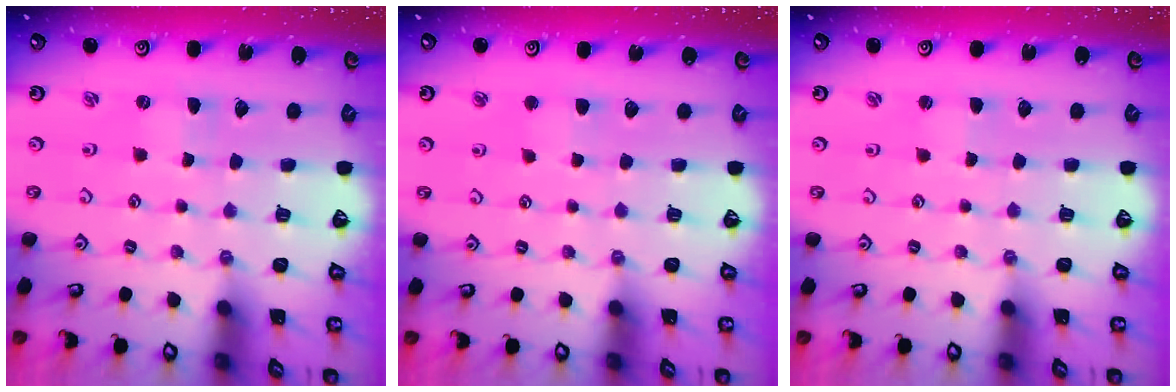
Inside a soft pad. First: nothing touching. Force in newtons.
{"total": 2.4, "press": 2.3, "slide": 0.5}
{"total": 1.6, "press": 1.6, "slide": 0.3}